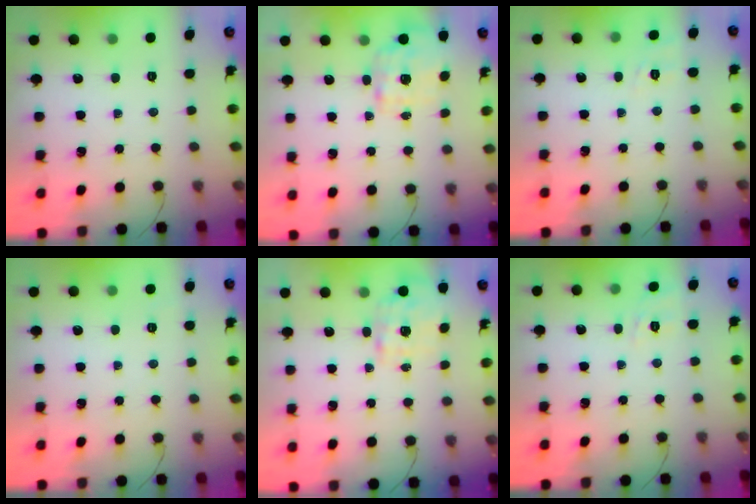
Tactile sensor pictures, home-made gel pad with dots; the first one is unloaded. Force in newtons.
{"total": 2.4, "press": 2.1, "slide": 1.2}
{"total": 2.1, "press": 0.8, "slide": 2.0}
{"total": 2.0, "press": 1.6, "slide": 1.2}
{"total": 1.9, "press": 1.8, "slide": 0.5}
{"total": 1.9, "press": 0.5, "slide": 1.8}